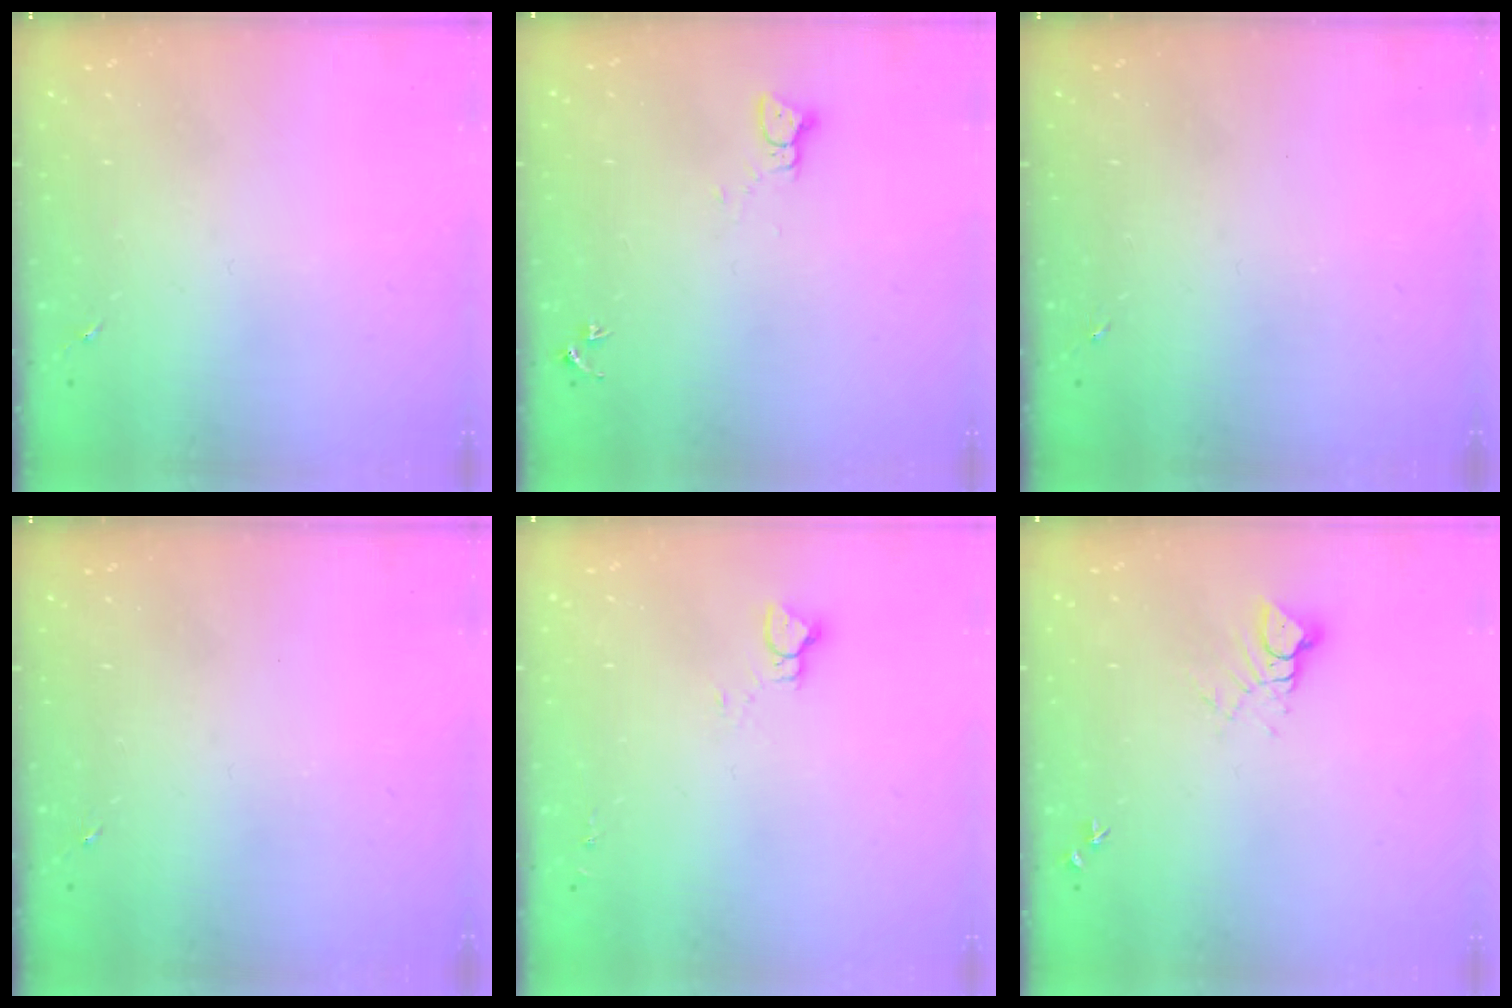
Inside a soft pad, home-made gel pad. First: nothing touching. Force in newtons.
{"total": 2.2, "press": 2.2, "slide": 0.2}
{"total": 0.0}
{"total": 0.0}
{"total": 3.9, "press": 3.9, "slide": 0.4}
{"total": 4.4, "press": 4.4, "slide": 0.1}